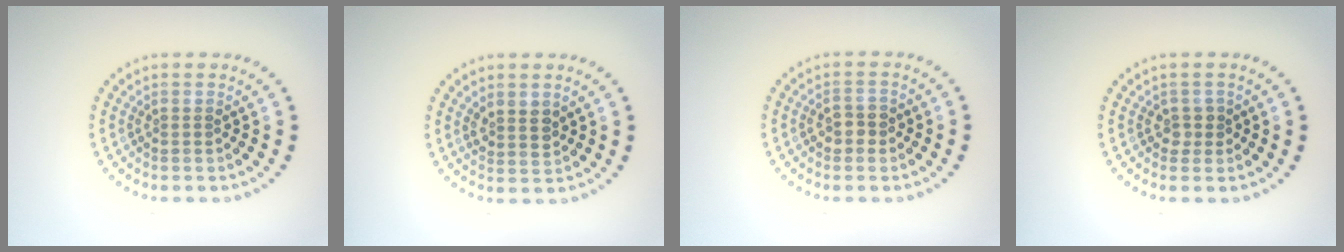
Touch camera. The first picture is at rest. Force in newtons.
{"total": 1.9, "press": 1.7, "slide": 1.0}
{"total": 1.6, "press": 1.6, "slide": 0.2}
{"total": 1.3, "press": 1.1, "slide": 0.6}